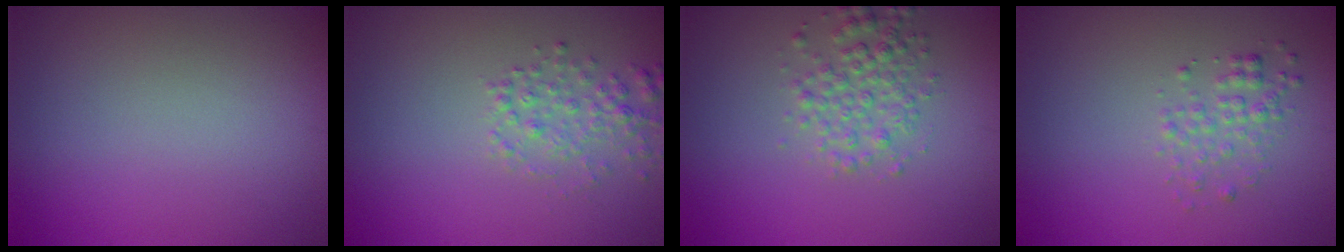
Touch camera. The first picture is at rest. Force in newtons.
{"total": 2.3, "press": 2.3, "slide": 0.1}
{"total": 2.9, "press": 2.9, "slide": 0.0}
{"total": 1.8, "press": 1.8, "slide": 0.1}